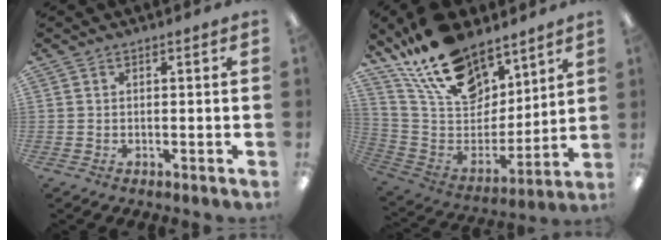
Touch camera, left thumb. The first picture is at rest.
{"total": 20.4, "force": [15.0, 10.3, 9.1], "torque": [-0.184, -0.086, 0.277]}